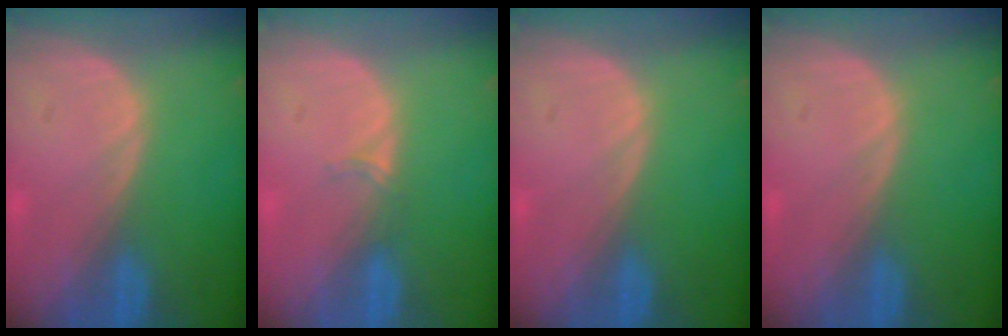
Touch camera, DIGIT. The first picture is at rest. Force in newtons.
{"total": 1.3, "press": 1.0, "slide": 0.9}
{"total": 0.0}
{"total": 0.0}